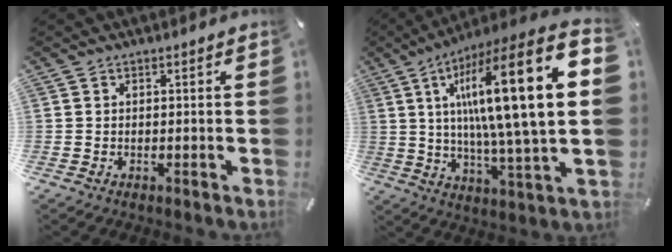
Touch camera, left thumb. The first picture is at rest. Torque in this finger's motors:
{"motor_torque": [2.58, 2.43, 2.77, 0.00, 1.05]}